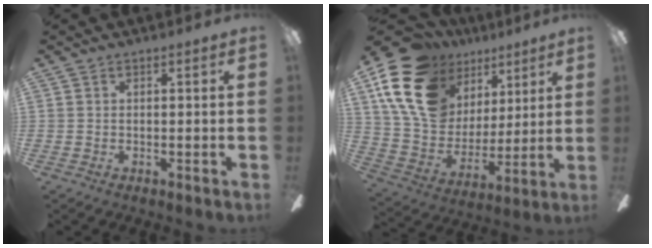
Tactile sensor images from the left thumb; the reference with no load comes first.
{"total": 20.9, "force": [11.0, 14.2, 10.7], "torque": [-0.219, -0.044, 0.207]}